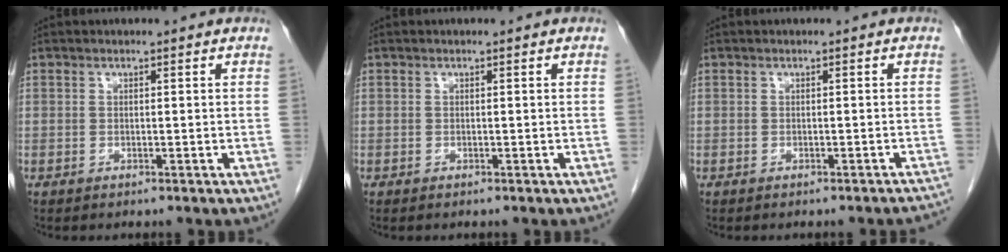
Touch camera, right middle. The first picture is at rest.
{"total": 0.0}
{"total": 3.0, "force": [-2.9, 0.2, 0.7], "torque": [-0.003, -0.009, -0.030]}